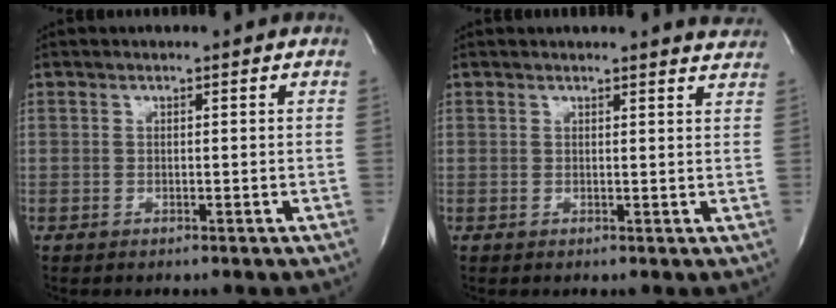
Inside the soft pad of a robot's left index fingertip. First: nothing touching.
{"total": 4.6, "force": [4.5, 0.3, 0.7], "torque": [-0.010, -0.021, 0.024]}